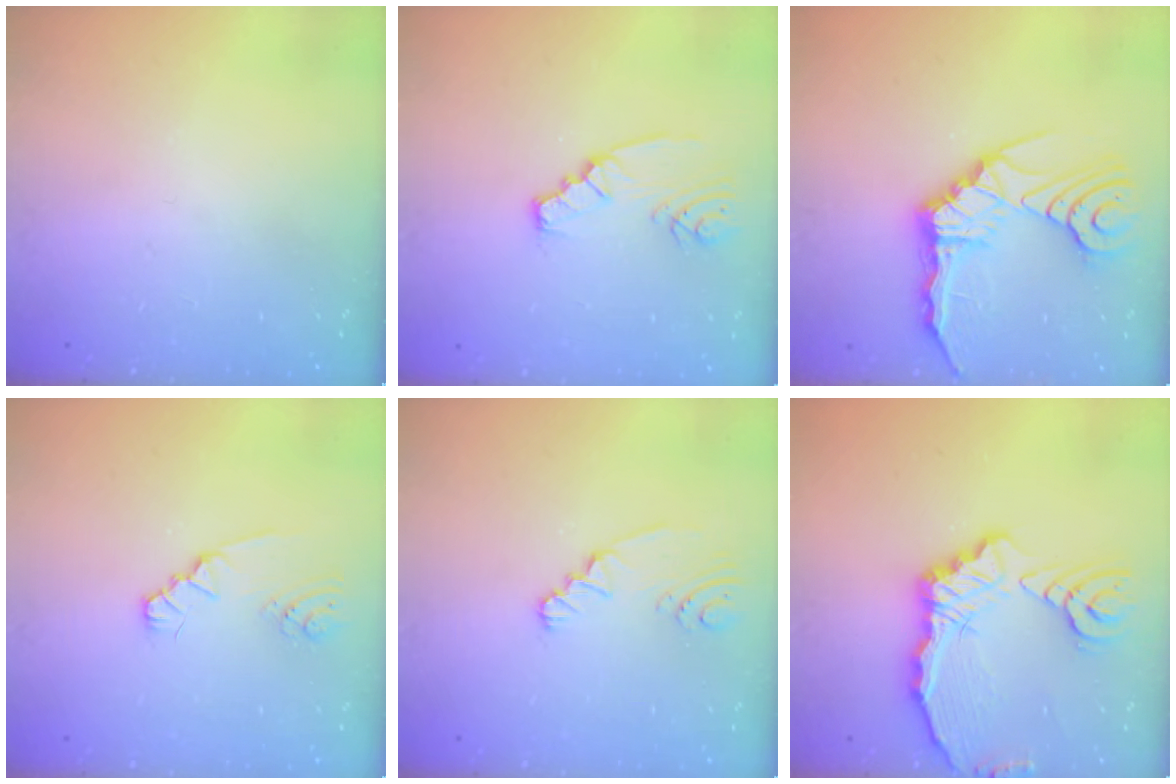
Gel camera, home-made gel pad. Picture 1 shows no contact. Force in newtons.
{"total": 3.5, "press": 3.5, "slide": 0.3}
{"total": 14.8, "press": 13.9, "slide": 5.2}
{"total": 2.2, "press": 2.2, "slide": 0.4}
{"total": 2.6, "press": 2.1, "slide": 1.5}
{"total": 17.0, "press": 16.8, "slide": 2.2}